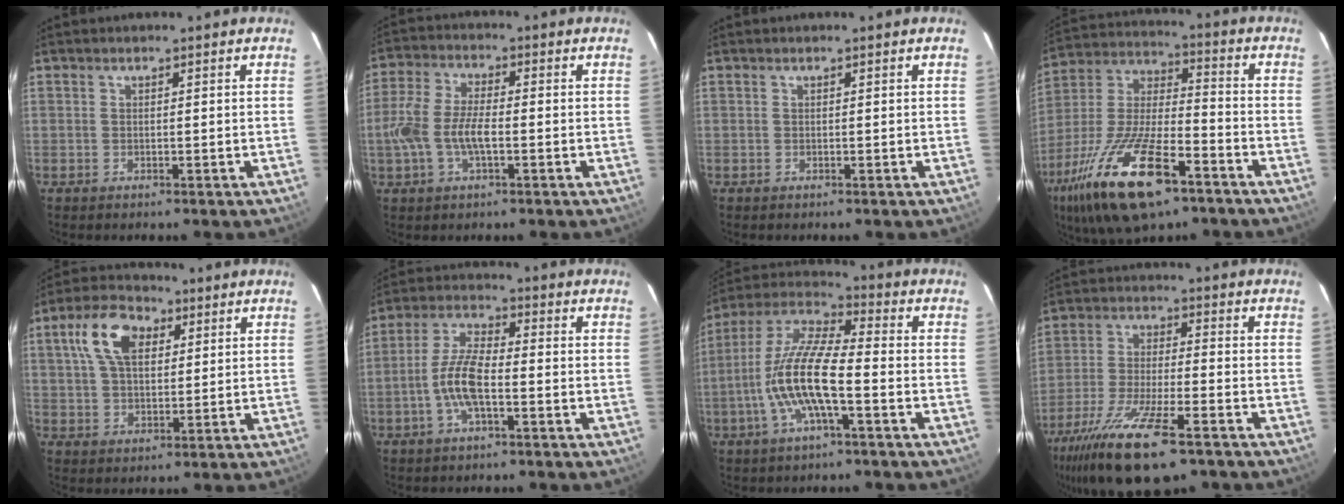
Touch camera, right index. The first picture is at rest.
{"total": 9.0, "force": [-2.0, 3.8, 7.9], "torque": [-0.170, 0.003, -0.039]}
{"total": 0.0}
{"total": 22.9, "force": [-13.1, 8.1, 17.0], "torque": [-0.346, -0.034, -0.238]}
{"total": 10.8, "force": [4.1, 6.3, 7.8], "torque": [-0.153, 0.031, 0.072]}
{"total": 8.4, "force": [-2.6, 2.7, 7.5], "torque": [-0.157, 0.005, -0.054]}
{"total": 14.3, "force": [-4.1, 3.2, 13.4], "torque": [-0.266, -0.002, -0.084]}
{"total": 17.9, "force": [-12.2, 4.2, 12.5], "torque": [-0.257, -0.052, -0.221]}